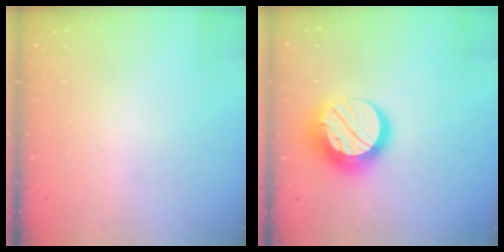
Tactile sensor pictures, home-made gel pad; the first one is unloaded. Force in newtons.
{"total": 15.0, "press": 15.0, "slide": 1.0}